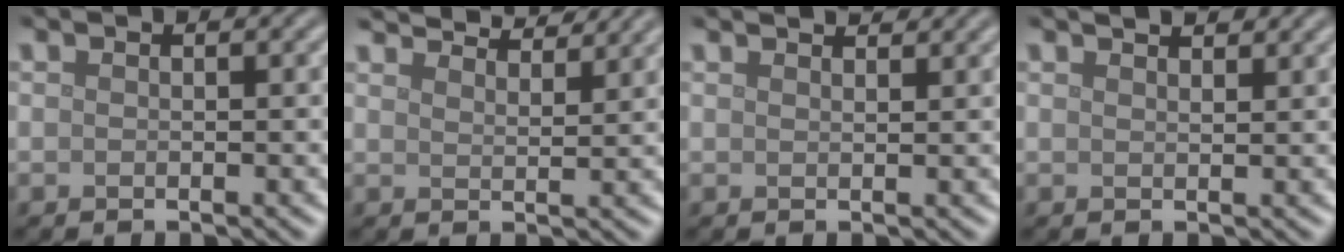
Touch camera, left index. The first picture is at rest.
{"total": 6.1, "force": [5.7, 0.9, 1.9], "torque": [-0.027, 0.009, 0.065]}
{"total": 2.8, "force": [2.5, 0.7, 1.0], "torque": [-0.005, 0.005, 0.015]}
{"total": 2.4, "force": [2.2, 0.5, 0.9], "torque": [-0.005, 0.003, 0.020]}